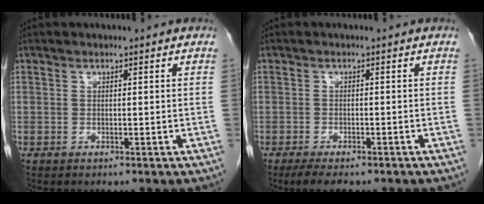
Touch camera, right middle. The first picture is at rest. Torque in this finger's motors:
{"motor_torque": [0.77, -0.61, 0.07, 0.02]}